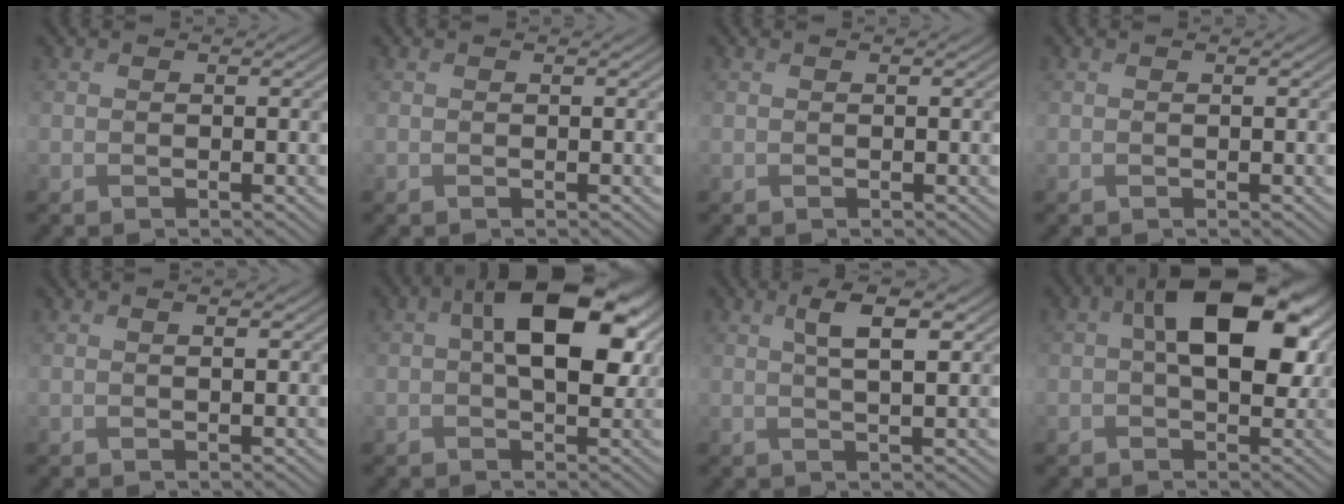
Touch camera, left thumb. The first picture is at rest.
{"total": 0.0}
{"total": 0.0}
{"total": 0.0}
{"total": 1.2, "force": [0.3, 0.3, 1.1], "torque": [-0.009, -0.006, 0.007]}
{"total": 11.2, "force": [2.5, 6.0, 9.1], "torque": [-0.152, 0.003, 0.033]}
{"total": 4.5, "force": [1.5, 1.2, 4.1], "torque": [-0.073, 0.003, 0.023]}
{"total": 12.3, "force": [2.9, 7.1, 9.6], "torque": [-0.163, -0.001, 0.047]}